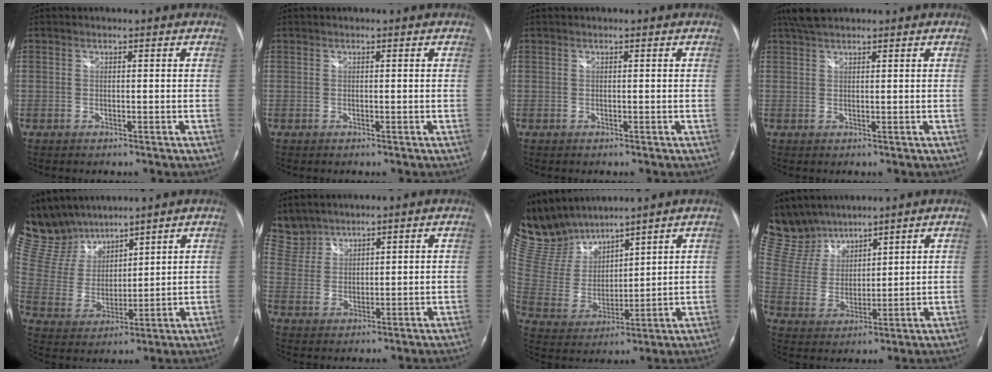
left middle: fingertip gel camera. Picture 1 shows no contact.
{"total": 0.0}
{"total": 0.0}
{"total": 3.6, "force": [3.2, 0.7, 1.7], "torque": [-0.040, 0.019, 0.062]}
{"total": 11.9, "force": [10.9, 3.9, 2.6], "torque": [-0.076, 0.022, 0.226]}
{"total": 6.6, "force": [6.0, 2.6, -0.2], "torque": [-0.003, 0.011, 0.135]}
{"total": 12.0, "force": [11.6, 2.5, 2.1], "torque": [-0.070, 0.012, 0.252]}
{"total": 11.8, "force": [10.6, 4.7, 1.9], "torque": [-0.057, 0.020, 0.224]}